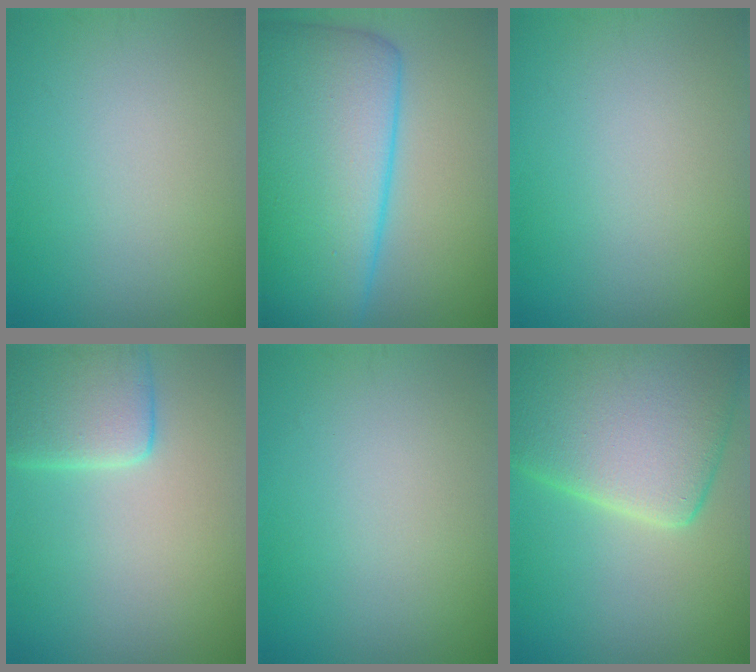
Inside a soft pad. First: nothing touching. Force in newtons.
{"total": 14.6, "press": 14.6, "slide": 0.4}
{"total": 0.0}
{"total": 5.5, "press": 5.5, "slide": 0.5}
{"total": 0.0}
{"total": 12.2, "press": 12.2, "slide": 0.6}